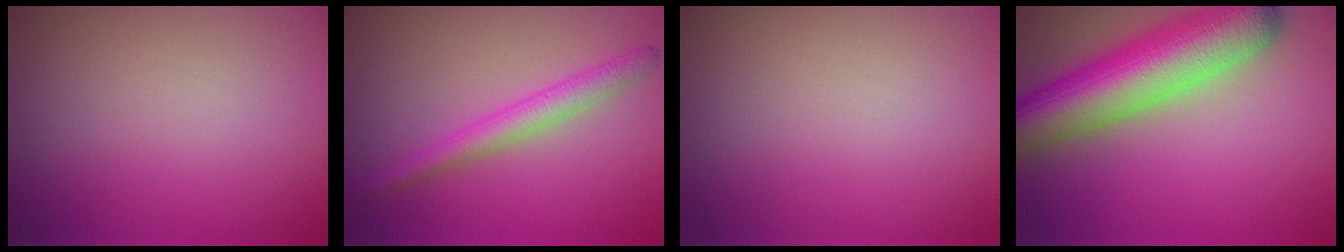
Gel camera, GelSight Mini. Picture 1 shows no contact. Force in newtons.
{"total": 2.9, "press": 2.9, "slide": 0.0}
{"total": 0.0}
{"total": 10.6, "press": 10.6, "slide": 0.5}